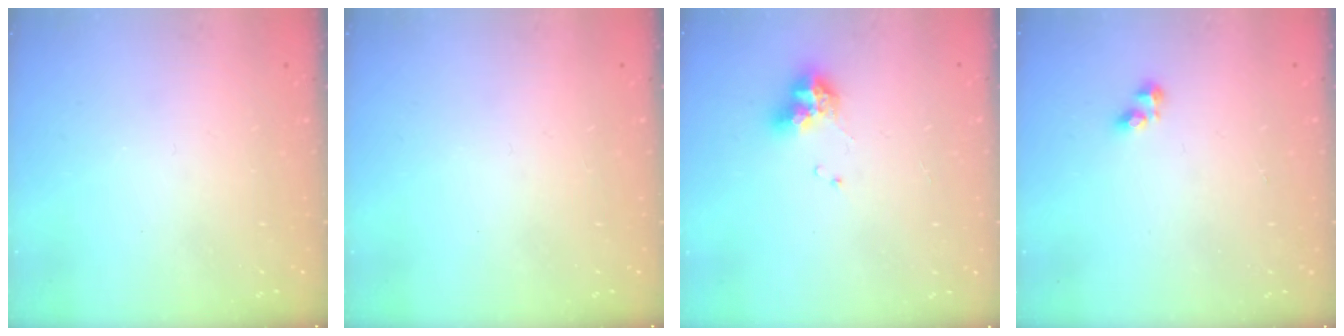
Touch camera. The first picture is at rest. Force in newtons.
{"total": 0.0}
{"total": 9.6, "press": 9.6, "slide": 0.8}
{"total": 2.8, "press": 2.8, "slide": 0.3}